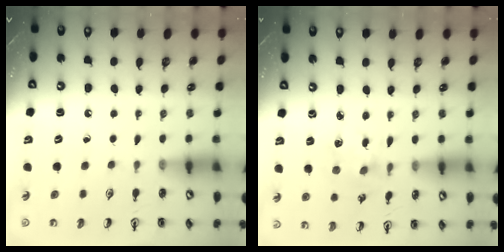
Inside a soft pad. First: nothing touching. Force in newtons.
{"total": 2.0, "press": 2.0, "slide": 0.5}